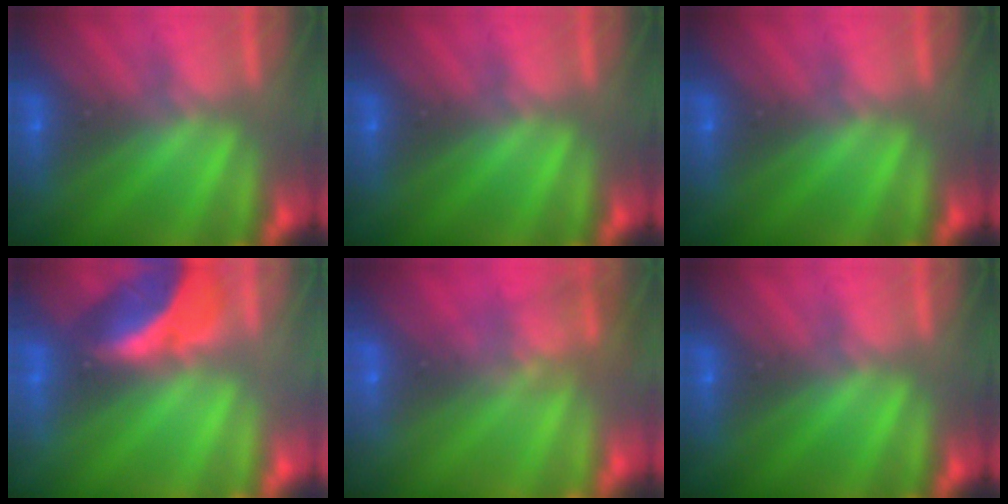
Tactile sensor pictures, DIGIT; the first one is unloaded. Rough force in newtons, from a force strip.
{"total": 0.0}
{"total": 0.0}
{"total": 2.6}
{"total": 8.0}
{"total": 0.0}